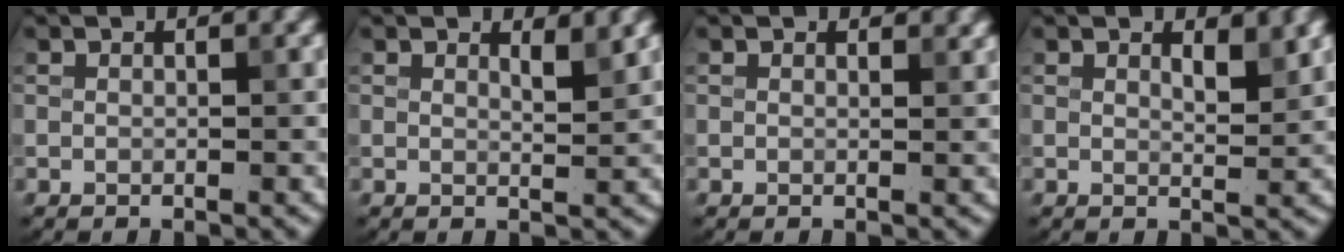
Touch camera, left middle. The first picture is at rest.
{"total": 1.5, "force": [1.1, 0.3, 0.9], "torque": [-0.012, -0.003, 0.018]}
{"total": 0.7, "force": [0.6, 0.3, 0.3], "torque": [-0.002, -0.002, 0.008]}
{"total": 1.7, "force": [1.2, 0.5, 1.2], "torque": [-0.016, -0.005, 0.021]}